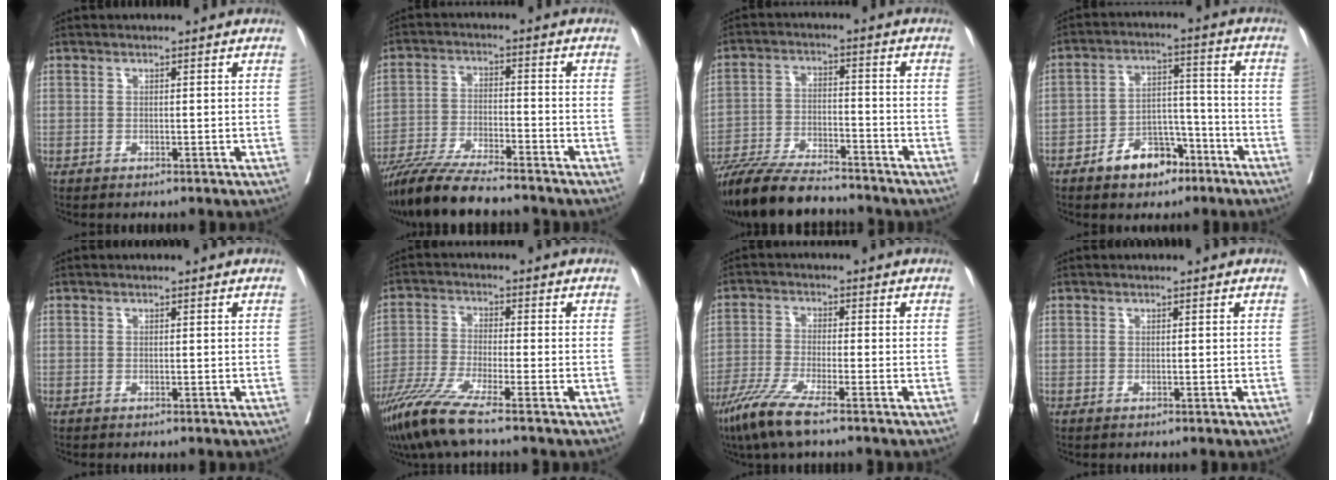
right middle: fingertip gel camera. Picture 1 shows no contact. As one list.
[{"total": 12.7, "force": [-11.1, 1.1, 6.1], "torque": [-0.103, -0.025, -0.189]}, {"total": 14.9, "force": [-13.2, 2.4, 6.5], "torque": [-0.117, -0.017, -0.223]}, {"total": 8.0, "force": [-5.1, 4.6, 4.1], "torque": [-0.062, 0.024, -0.081]}, {"total": 0.0}, {"total": 8.2, "force": [-6.1, -0.5, 5.5], "torque": [-0.115, -0.032, -0.122]}, {"total": 7.6, "force": [-5.3, 0.2, 5.4], "torque": [-0.115, -0.023, -0.108]}, {"total": 0.0}]